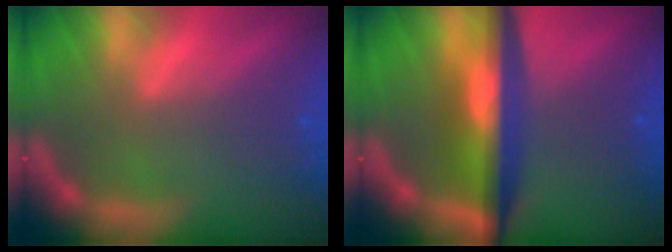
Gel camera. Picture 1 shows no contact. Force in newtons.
{"total": 8.5}